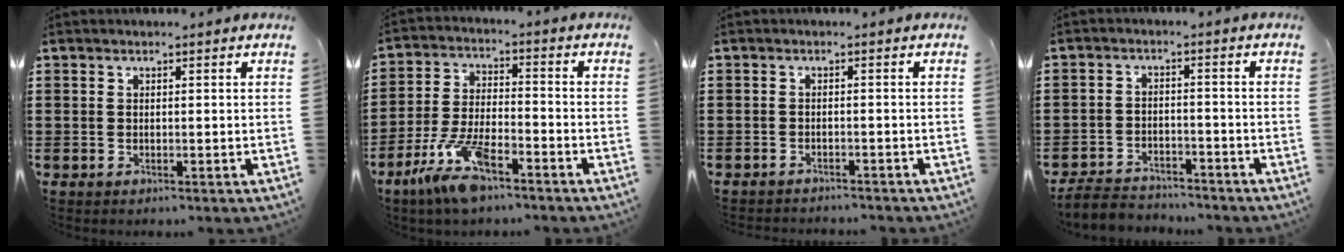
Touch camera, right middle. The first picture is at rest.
{"total": 9.4, "force": [-6.2, 2.7, 6.5], "torque": [-0.149, -0.004, -0.121]}
{"total": 1.4, "force": [-1.4, 0.1, -0.1], "torque": [-0.002, 0.003, -0.032]}
{"total": 4.1, "force": [-4.0, 1.2, 0.2], "torque": [-0.014, 0.005, -0.086]}